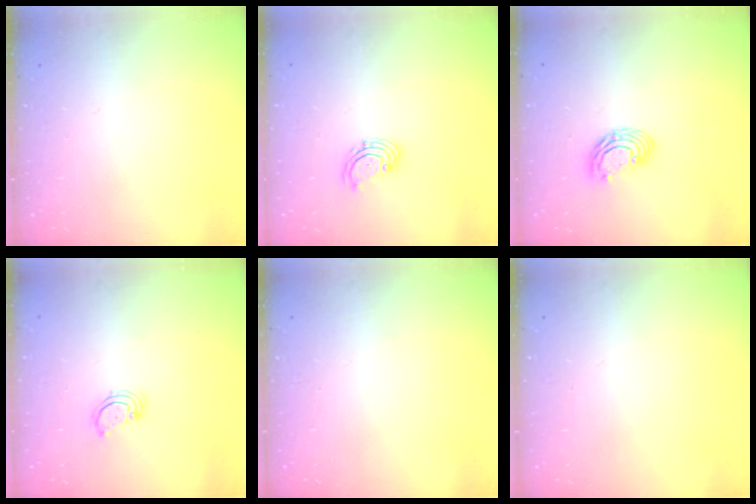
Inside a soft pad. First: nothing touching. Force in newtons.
{"total": 2.7, "press": 2.7, "slide": 0.6}
{"total": 7.8, "press": 7.7, "slide": 1.2}
{"total": 2.3, "press": 2.3, "slide": 0.2}
{"total": 0.0}
{"total": 0.0}